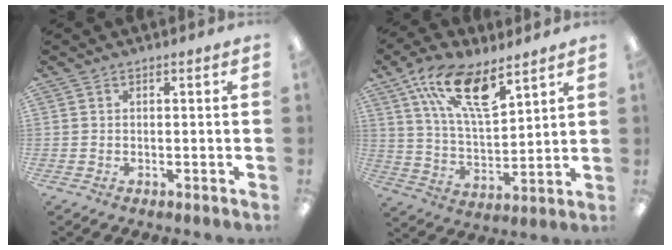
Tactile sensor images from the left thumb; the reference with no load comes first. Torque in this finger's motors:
{"motor_torque": [0.44, 0.36, 1.38, -1.36, 0.41]}